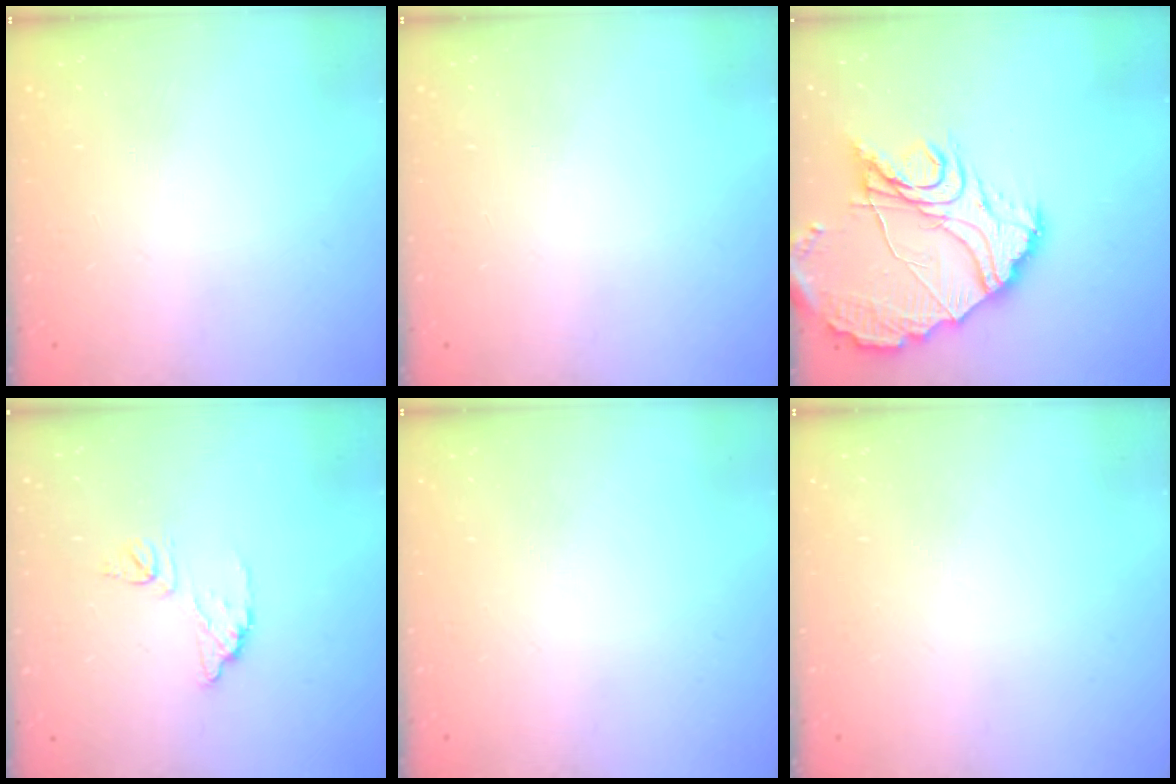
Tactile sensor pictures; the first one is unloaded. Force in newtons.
{"total": 0.0}
{"total": 17.9, "press": 17.8, "slide": 1.9}
{"total": 8.2, "press": 8.2, "slide": 0.2}
{"total": 0.0}
{"total": 0.0}